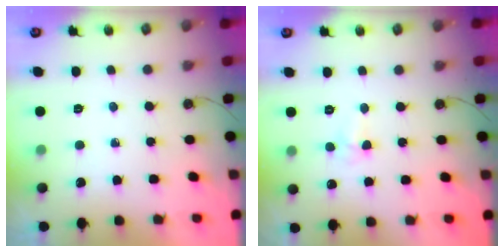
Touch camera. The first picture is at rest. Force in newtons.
{"total": 2.8, "press": 2.6, "slide": 1.0}